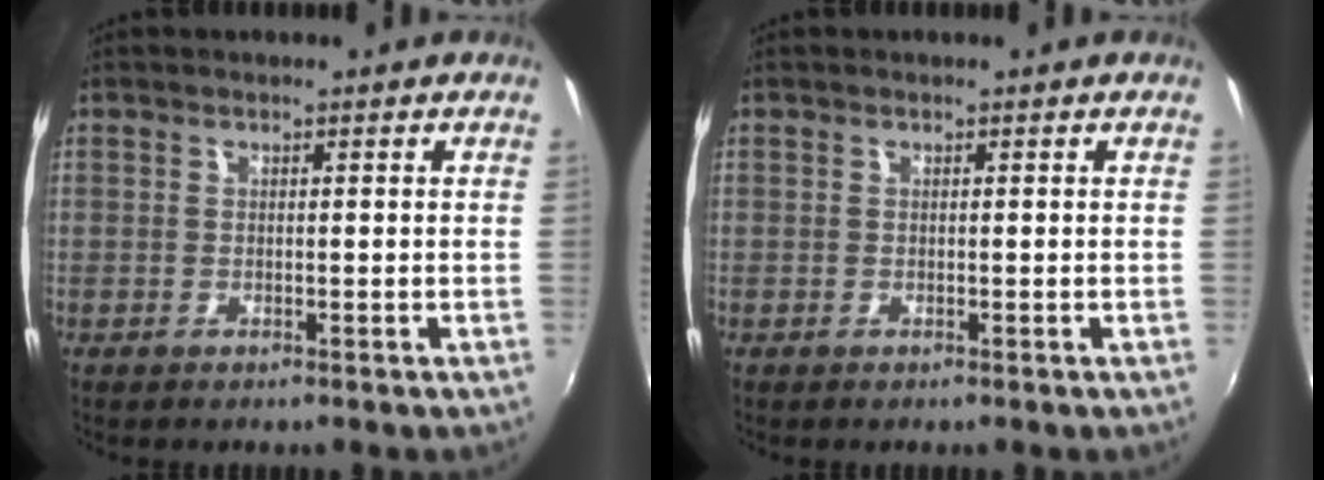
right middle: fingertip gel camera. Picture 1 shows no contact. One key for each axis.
{"total": 0.0}